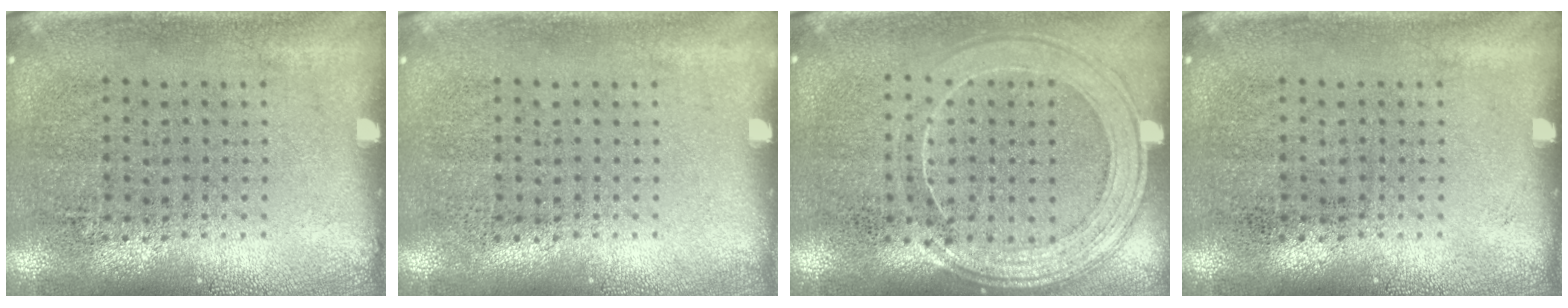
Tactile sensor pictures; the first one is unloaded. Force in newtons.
{"total": 0.0}
{"total": 1.6, "press": 1.5, "slide": 0.6}
{"total": 0.0}